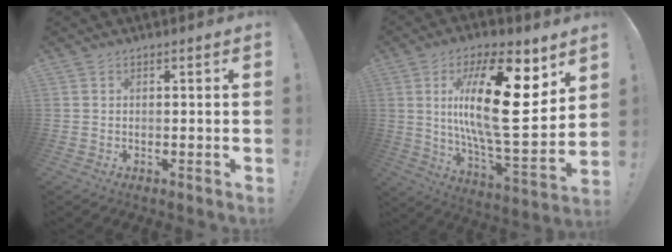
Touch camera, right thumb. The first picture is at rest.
{"total": 24.4, "force": [6.5, 7.2, 22.4], "torque": [-0.406, -0.042, 0.101]}